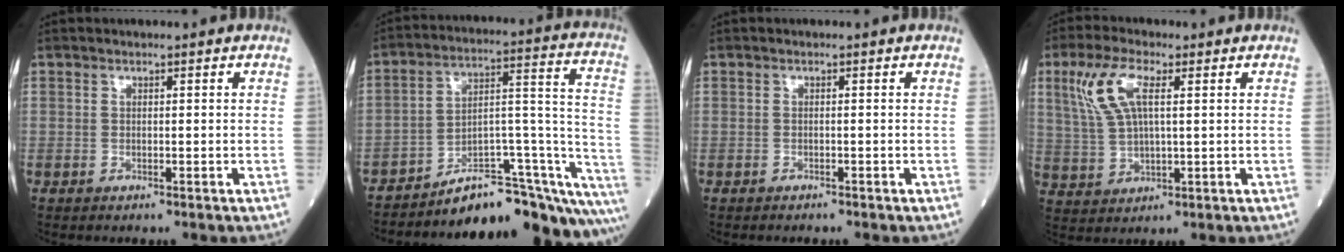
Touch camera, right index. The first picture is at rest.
{"total": 20.5, "force": [-18.2, 2.8, 8.9], "torque": [-0.048, 0.060, -0.260]}
{"total": 0.6, "force": [-0.6, 0.2, 0.1], "torque": [-0.009, -0.001, -0.010]}
{"total": 8.2, "force": [3.0, 2.5, 7.2], "torque": [-0.171, 0.014, 0.065]}